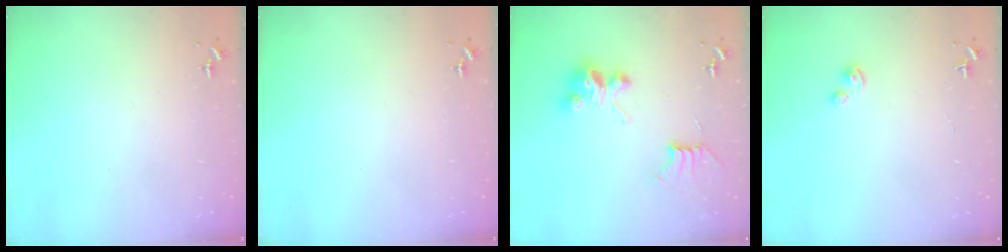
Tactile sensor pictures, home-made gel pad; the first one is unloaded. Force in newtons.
{"total": 0.0}
{"total": 9.0, "press": 9.0, "slide": 0.6}
{"total": 2.5, "press": 2.5, "slide": 0.3}